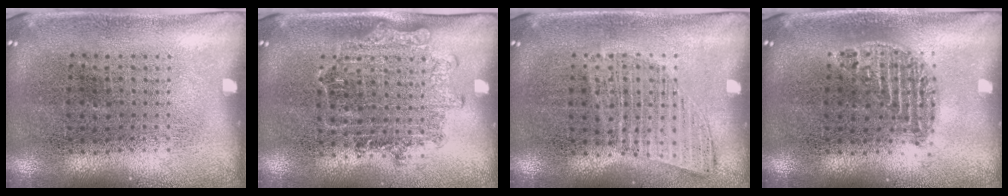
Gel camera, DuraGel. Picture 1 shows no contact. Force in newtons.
{"total": 1.3, "press": 1.1, "slide": 0.8}
{"total": 0.9, "press": 0.9, "slide": 0.3}
{"total": 1.1, "press": 1.0, "slide": 0.4}